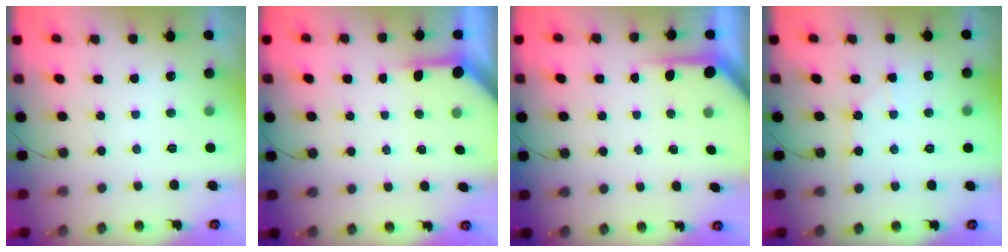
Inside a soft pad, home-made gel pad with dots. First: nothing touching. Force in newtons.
{"total": 3.9, "press": 3.8, "slide": 0.5}
{"total": 3.5, "press": 3.5, "slide": 0.4}
{"total": 4.9, "press": 4.9, "slide": 0.7}